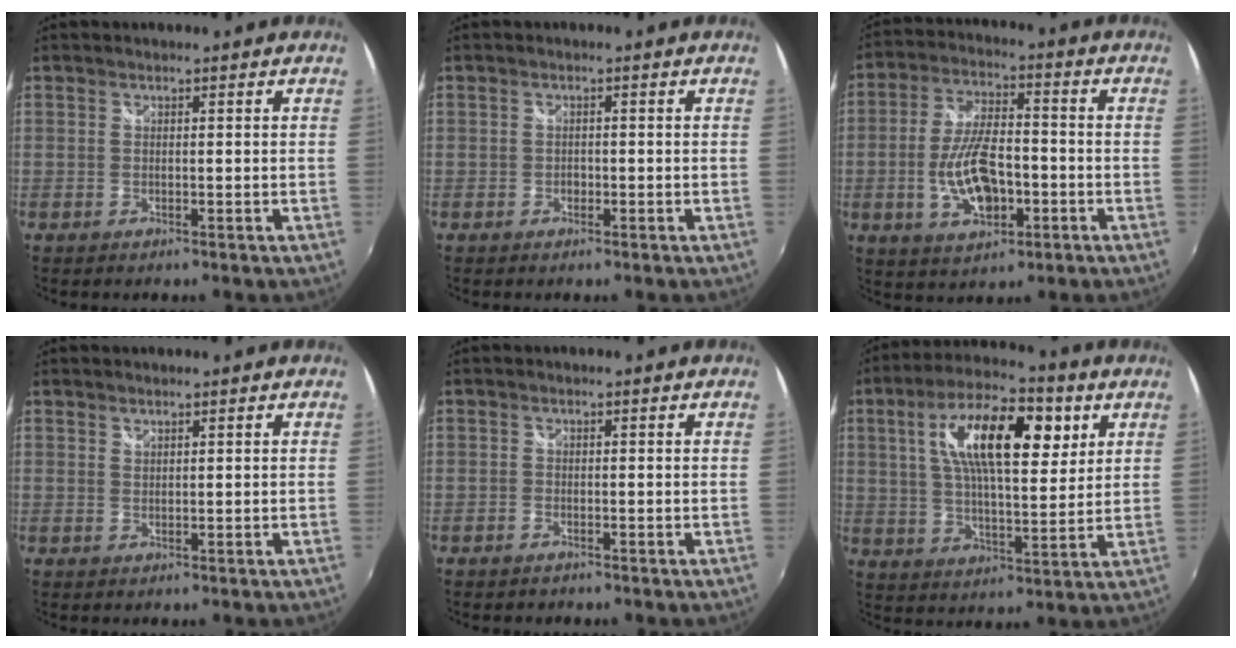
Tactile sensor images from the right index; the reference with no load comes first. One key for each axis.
{"total": 1.1, "fx": -0.5, "fy": 0.9, "fz": 0.3, "tx": -0.005, "ty": -0.001, "tz": -0.008}
{"total": 12.2, "fx": -3.3, "fy": 5.8, "fz": 10.2, "tx": -0.207, "ty": 0.000, "tz": -0.053}
{"total": 0.7, "fx": 0.7, "fy": 0.1, "fz": 0.0, "tx": 0.001, "ty": 0.000, "tz": 0.014}
{"total": 1.1, "fx": -1.0, "fy": 0.6, "fz": 0.0, "tx": -0.004, "ty": -0.002, "tz": -0.018}
{"total": 17.0, "fx": 6.1, "fy": 6.4, "fz": 14.5, "tx": -0.252, "ty": 0.026, "tz": 0.099}